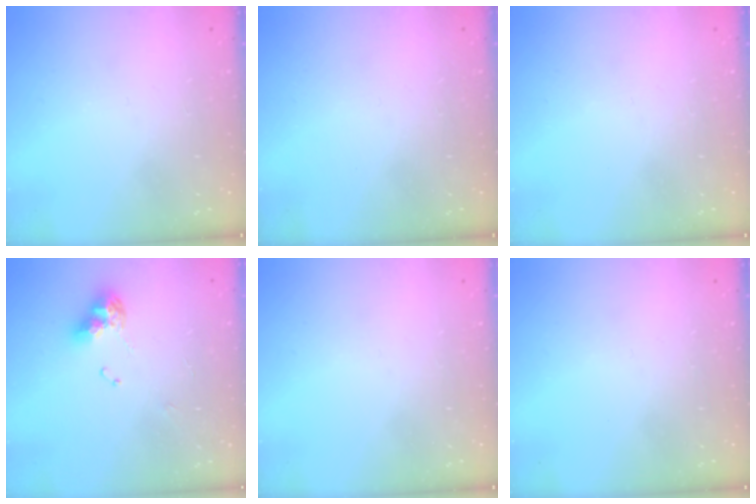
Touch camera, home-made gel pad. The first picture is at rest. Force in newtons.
{"total": 0.0}
{"total": 0.0}
{"total": 9.4, "press": 9.4, "slide": 1.1}
{"total": 0.0}
{"total": 0.0}